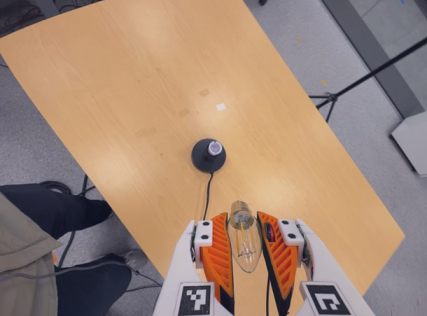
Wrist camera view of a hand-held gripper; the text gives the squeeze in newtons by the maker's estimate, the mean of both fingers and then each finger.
{"total": 16.9, "left": 17.9, "right": 15.9}